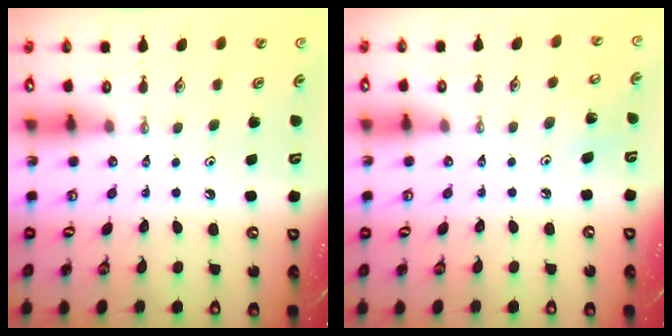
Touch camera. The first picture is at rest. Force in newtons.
{"total": 4.8, "press": 4.8, "slide": 0.4}